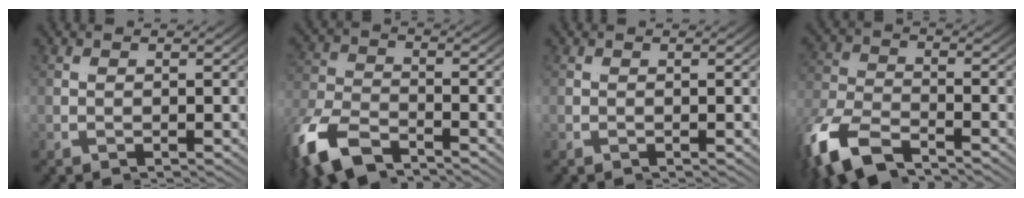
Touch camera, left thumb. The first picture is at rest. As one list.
[{"total": 5.9, "force": [-3.7, 3.3, 3.1], "torque": [-0.091, -0.009, -0.066]}, {"total": 0.0}, {"total": 5.8, "force": [-3.3, 3.2, 3.5], "torque": [-0.099, -0.001, -0.064]}]